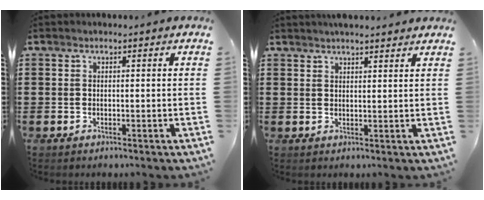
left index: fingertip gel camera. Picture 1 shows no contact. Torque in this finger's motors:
{"motor_torque": [1.21, -0.91, 0.74, 0.15]}